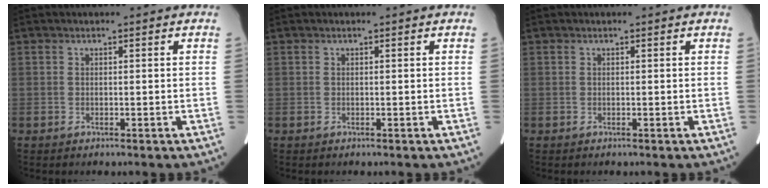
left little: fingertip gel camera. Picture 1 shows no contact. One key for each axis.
{"total": 0.0}
{"total": 0.0}